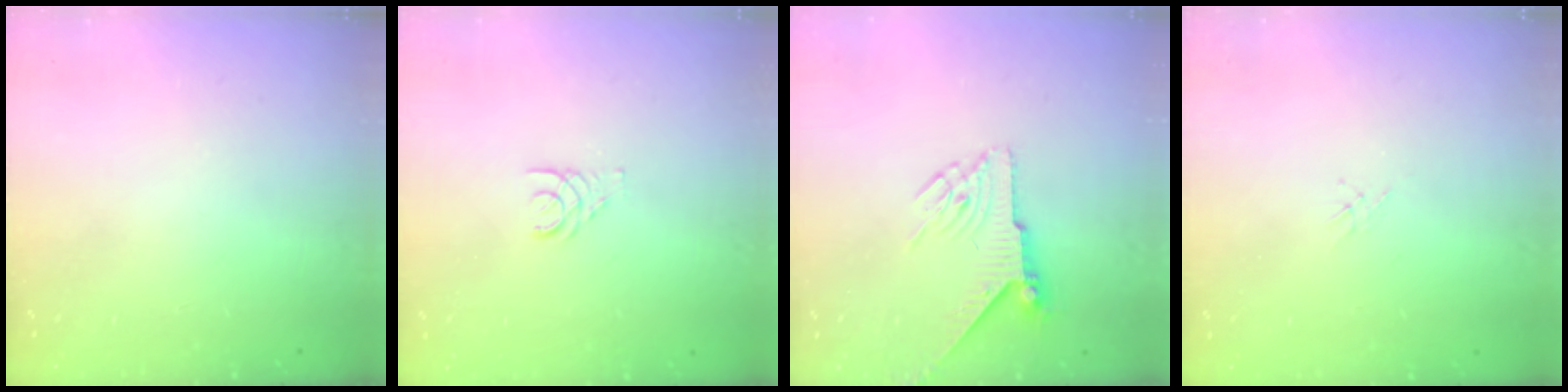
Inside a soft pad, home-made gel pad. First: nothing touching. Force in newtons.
{"total": 1.7, "press": 1.7, "slide": 0.2}
{"total": 6.0, "press": 6.0, "slide": 0.4}
{"total": 1.3, "press": 1.2, "slide": 0.3}